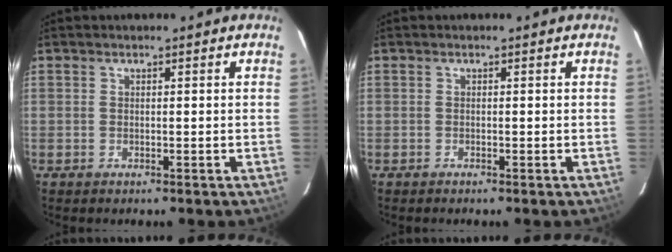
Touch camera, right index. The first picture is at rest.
{"total": 0.0}